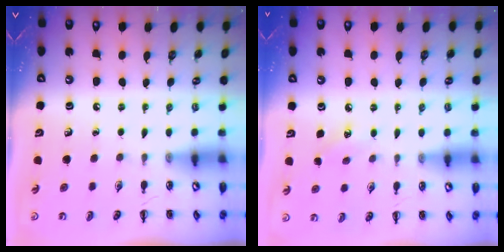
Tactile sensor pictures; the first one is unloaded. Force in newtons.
{"total": 5.2, "press": 5.0, "slide": 1.4}